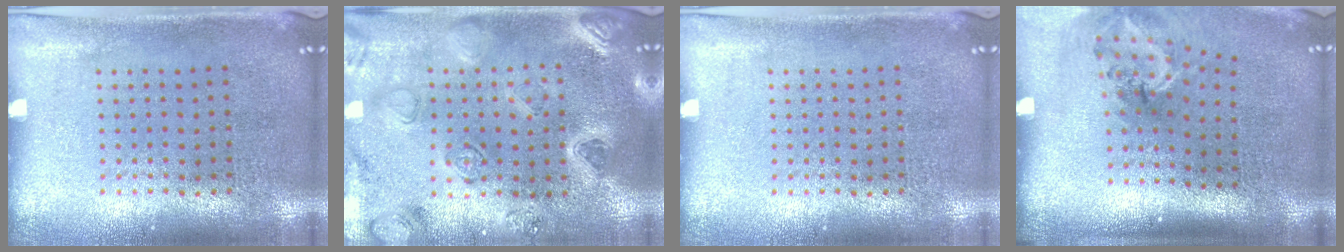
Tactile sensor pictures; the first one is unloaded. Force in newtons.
{"total": 2.3, "press": 2.2, "slide": 0.3}
{"total": 0.0}
{"total": 1.8, "press": 1.2, "slide": 1.4}